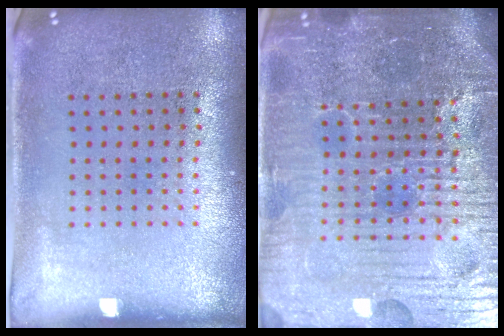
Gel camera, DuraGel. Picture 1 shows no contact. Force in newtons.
{"total": 6.3, "press": 5.7, "slide": 2.5}